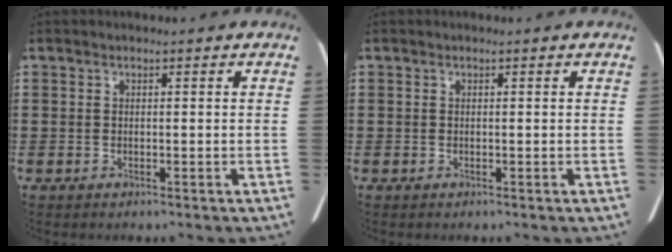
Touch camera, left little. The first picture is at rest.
{"total": 0.0}